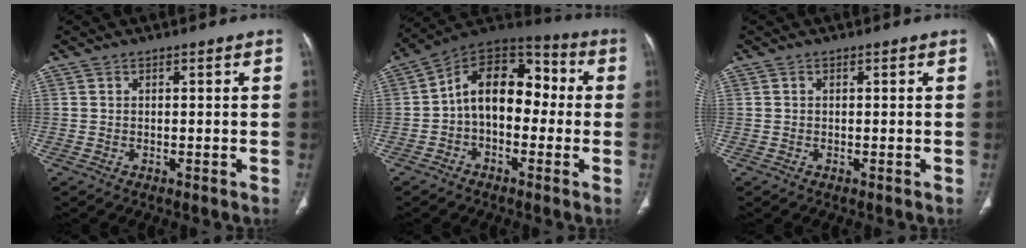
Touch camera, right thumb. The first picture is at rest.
{"total": 14.3, "force": [-0.7, 9.5, 10.8], "torque": [-0.133, 0.049, -0.027]}
{"total": 0.0}